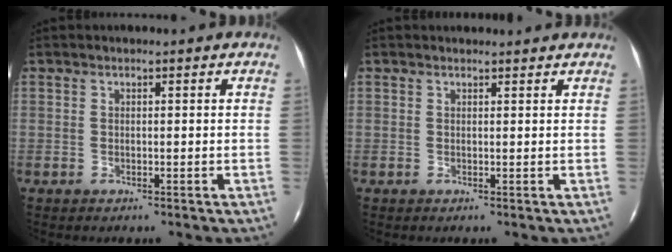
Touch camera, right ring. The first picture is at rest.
{"total": 2.8, "force": [2.6, 0.5, 0.7], "torque": [-0.019, 0.009, 0.029]}